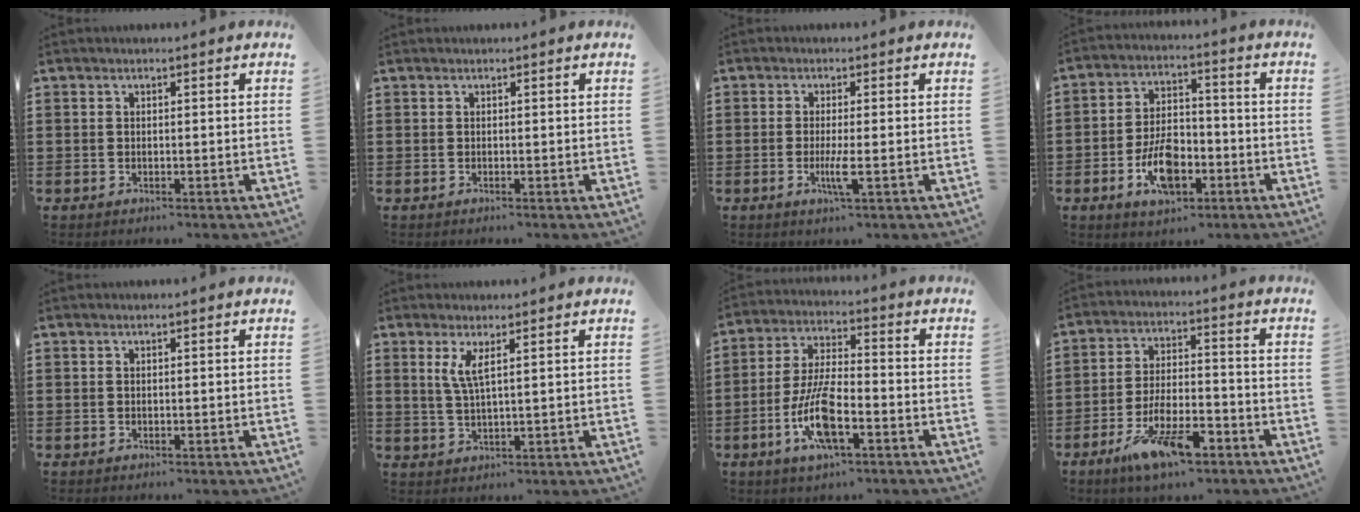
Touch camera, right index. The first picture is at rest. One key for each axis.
{"total": 0.0}
{"total": 3.5, "fx": -1.1, "fy": 0.1, "fz": 3.3, "tx": -0.065, "ty": -0.011, "tz": -0.022}
{"total": 8.6, "fx": -3.3, "fy": 4.6, "fz": 6.5, "tx": -0.125, "ty": 0.003, "tz": -0.062}
{"total": 0.0}
{"total": 3.4, "fx": 1.5, "fy": 0.6, "fz": 3.0, "tx": -0.066, "ty": 0.001, "tz": 0.025}
{"total": 10.3, "fx": -3.9, "fy": 3.4, "fz": 9.0, "tx": -0.197, "ty": -0.007, "tz": -0.075}
{"total": 10.1, "fx": -6.3, "fy": 3.4, "fz": 7.1, "tx": -0.132, "ty": 0.014, "tz": -0.113}